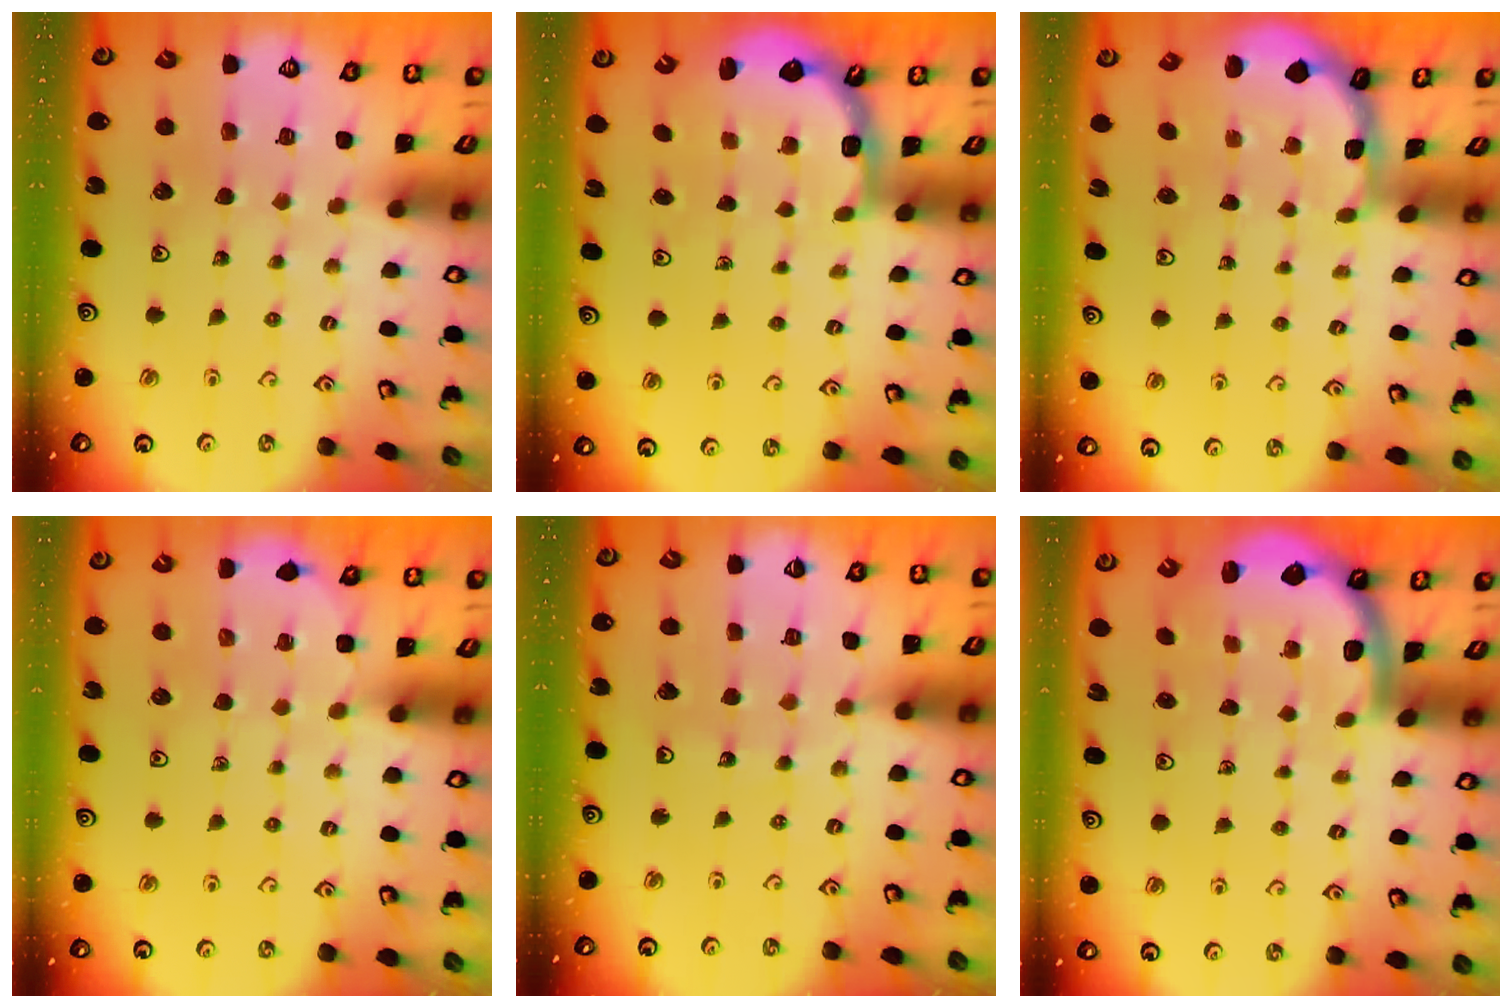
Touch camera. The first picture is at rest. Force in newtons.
{"total": 2.6, "press": 2.2, "slide": 1.4}
{"total": 1.6, "press": 1.6, "slide": 0.3}
{"total": 3.3, "press": 3.0, "slide": 1.5}
{"total": 4.7, "press": 4.6, "slide": 0.7}
{"total": 2.2, "press": 2.2, "slide": 0.3}